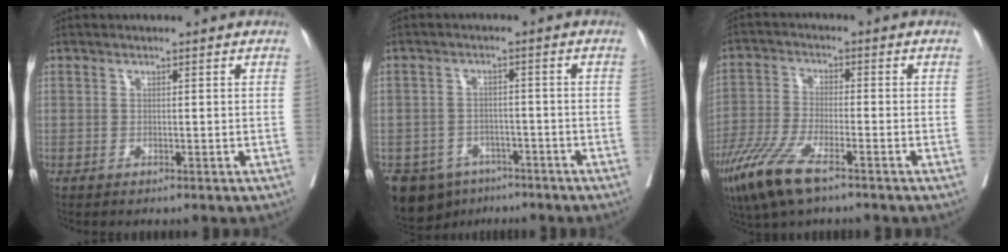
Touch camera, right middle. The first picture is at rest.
{"total": 10.2, "force": [-6.8, 7.0, 3.0], "torque": [-0.069, -0.002, -0.094]}
{"total": 9.9, "force": [-6.2, 2.1, 7.4], "torque": [-0.157, -0.023, -0.117]}